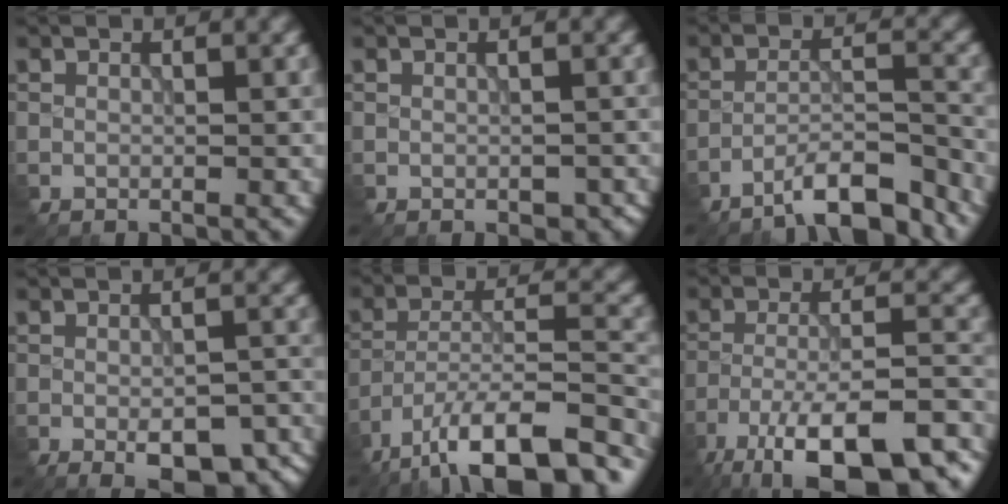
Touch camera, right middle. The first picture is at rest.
{"total": 2.5, "force": [-1.5, 1.4, 1.4], "torque": [-0.026, -0.010, -0.009]}
{"total": 6.8, "force": [-5.7, 1.3, 3.5], "torque": [-0.050, 0.009, -0.096]}
{"total": 7.1, "force": [-3.9, 2.9, 5.2], "torque": [-0.074, -0.008, -0.043]}
{"total": 13.4, "force": [-10.2, 4.2, 7.7], "torque": [-0.132, 0.005, -0.166]}
{"total": 14.6, "force": [-10.4, 4.7, 9.1], "torque": [-0.173, -0.018, -0.151]}